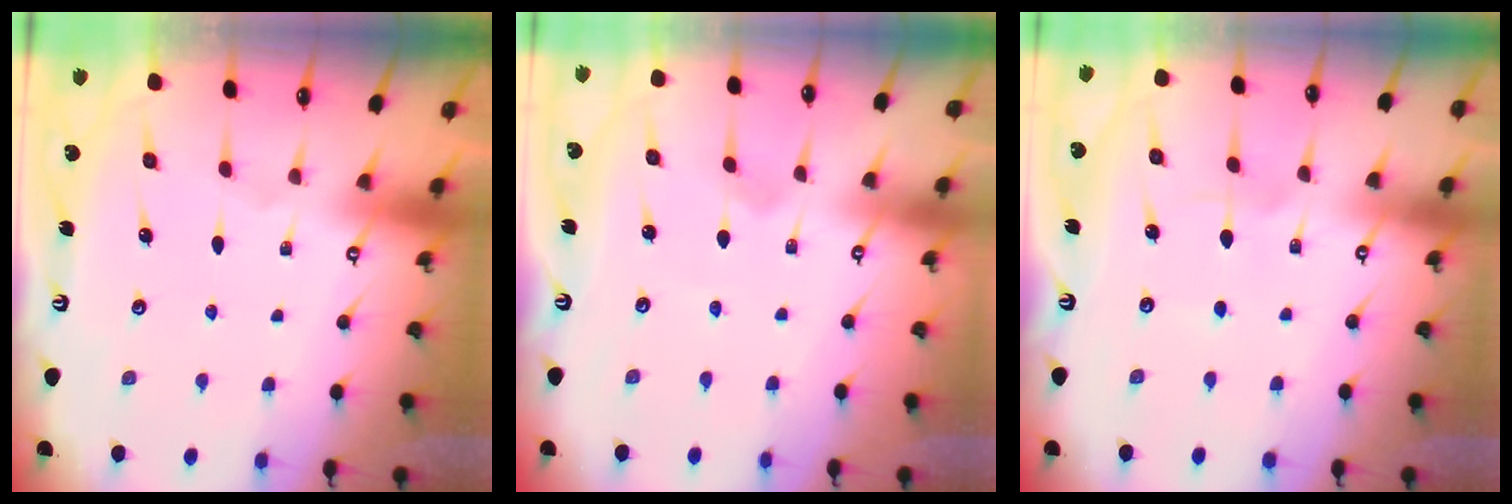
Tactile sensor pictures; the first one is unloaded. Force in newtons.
{"total": 0.8, "press": 0.8, "slide": 0.0}
{"total": 3.4, "press": 3.4, "slide": 0.4}